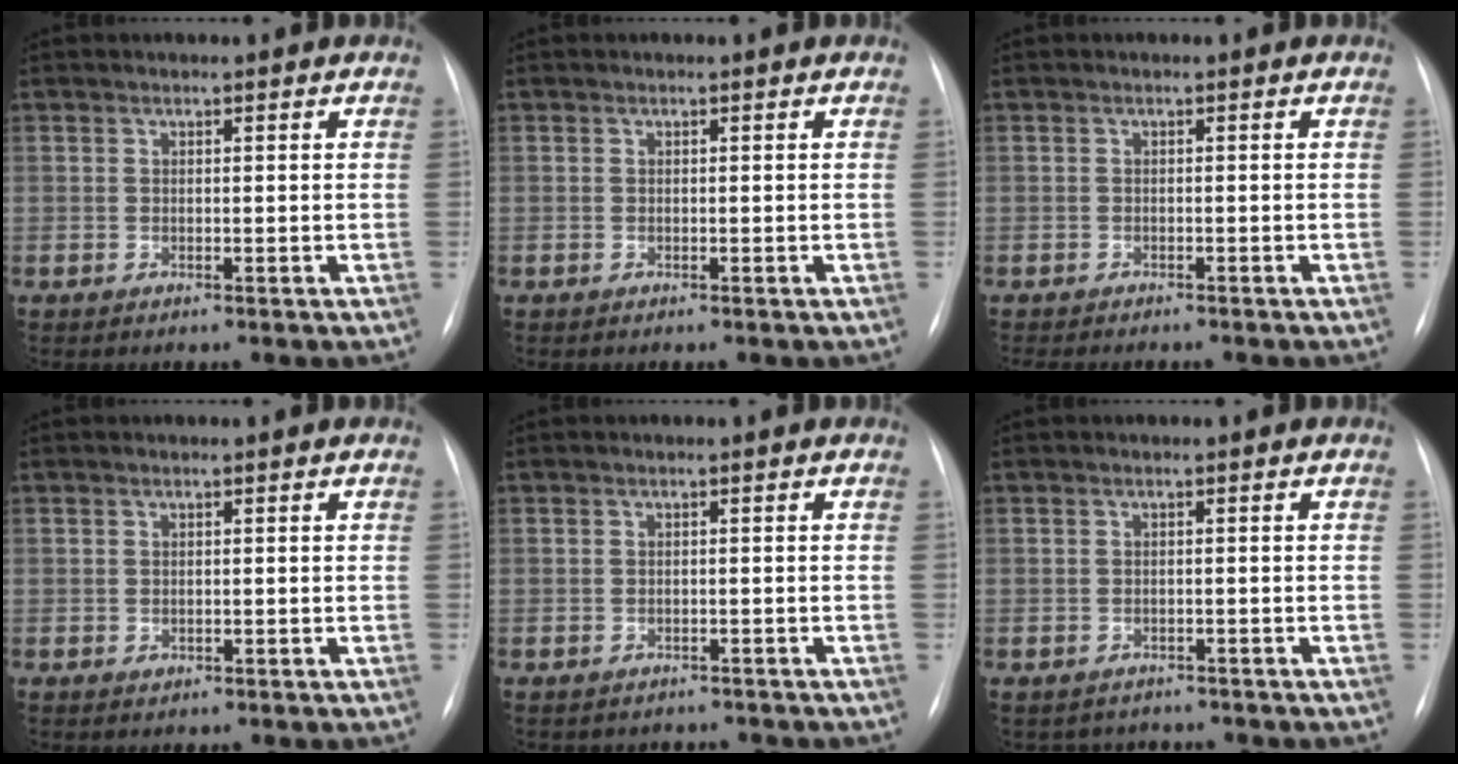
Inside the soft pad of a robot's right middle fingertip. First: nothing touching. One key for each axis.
{"total": 0.0}
{"total": 5.7, "fx": -4.9, "fy": 1.5, "fz": 2.5, "tx": -0.033, "ty": -0.007, "tz": -0.063}
{"total": 0.6, "fx": -0.1, "fy": 0.5, "fz": 0.2, "tx": -0.005, "ty": 0.000, "tz": 0.000}
{"total": 3.5, "fx": -3.1, "fy": 1.6, "fz": 0.1, "tx": -0.006, "ty": 0.010, "tz": -0.036}
{"total": 3.5, "fx": -3.0, "fy": 1.7, "fz": -0.2, "tx": -0.002, "ty": 0.009, "tz": -0.039}